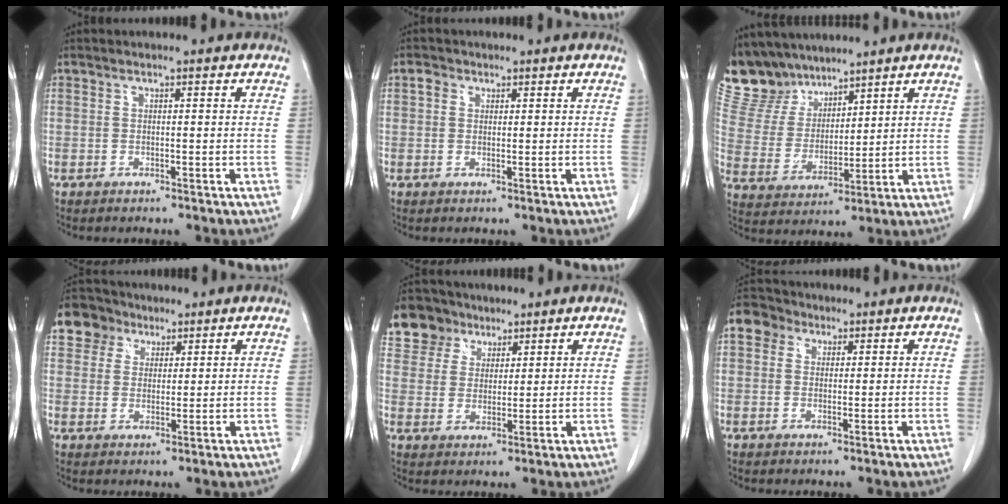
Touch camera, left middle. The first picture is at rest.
{"total": 1.6, "force": [0.7, 1.4, 0.4], "torque": [-0.002, 0.004, 0.008]}
{"total": 9.6, "force": [8.6, 4.2, 0.6], "torque": [-0.029, 0.014, 0.186]}
{"total": 5.7, "force": [3.5, 4.4, 0.9], "torque": [-0.023, 0.017, 0.067]}
{"total": 7.9, "force": [5.5, 5.6, 0.9], "torque": [-0.022, 0.021, 0.108]}
{"total": 4.5, "force": [2.2, 3.7, 1.4], "torque": [-0.029, 0.018, 0.041]}